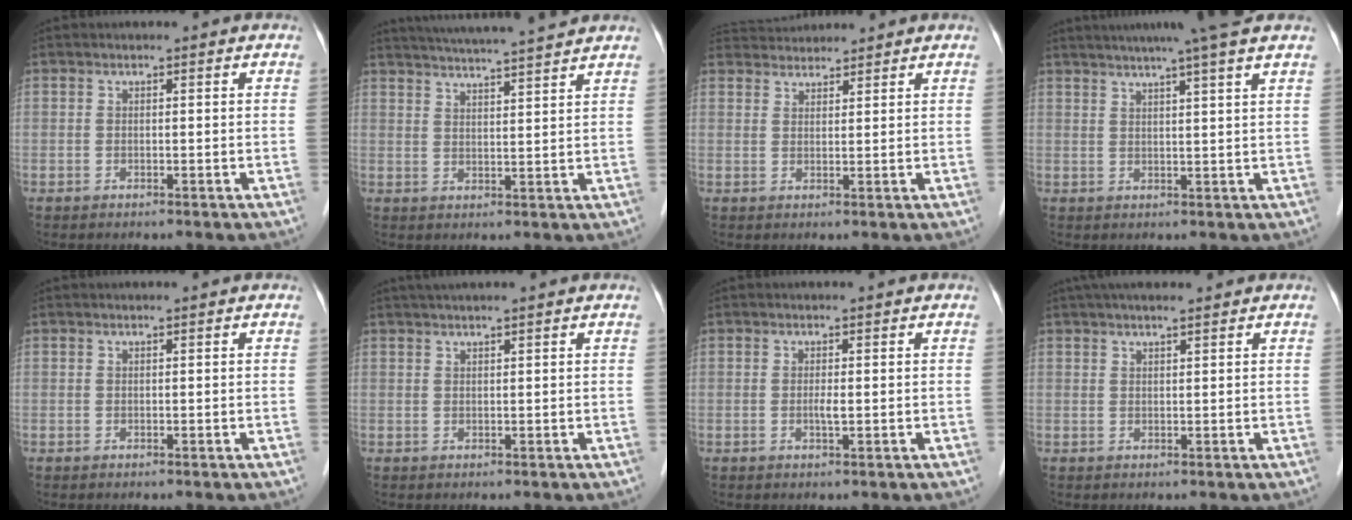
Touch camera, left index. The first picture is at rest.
{"total": 12.6, "force": [11.5, -0.3, 5.3], "torque": [-0.086, 0.023, 0.160]}
{"total": 4.3, "force": [4.2, 0.8, 0.1], "torque": [0.000, 0.032, 0.076]}
{"total": 9.9, "force": [8.0, -1.3, 5.7], "torque": [-0.082, 0.020, 0.095]}
{"total": 0.0}
{"total": 4.1, "force": [3.4, -0.4, 2.2], "torque": [-0.022, 0.036, 0.059]}
{"total": 1.0, "force": [0.0, 0.1, 1.0], "torque": [-0.015, -0.001, 0.002]}
{"total": 5.6, "force": [4.6, 0.8, 3.0], "torque": [-0.039, 0.033, 0.078]}